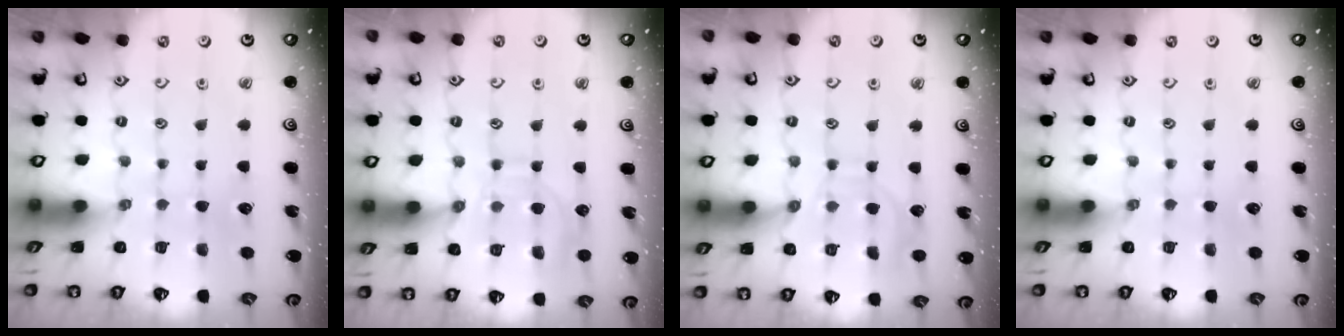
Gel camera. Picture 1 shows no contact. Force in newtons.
{"total": 11.3, "press": 11.2, "slide": 1.1}
{"total": 8.5, "press": 8.5, "slide": 0.7}
{"total": 0.0}